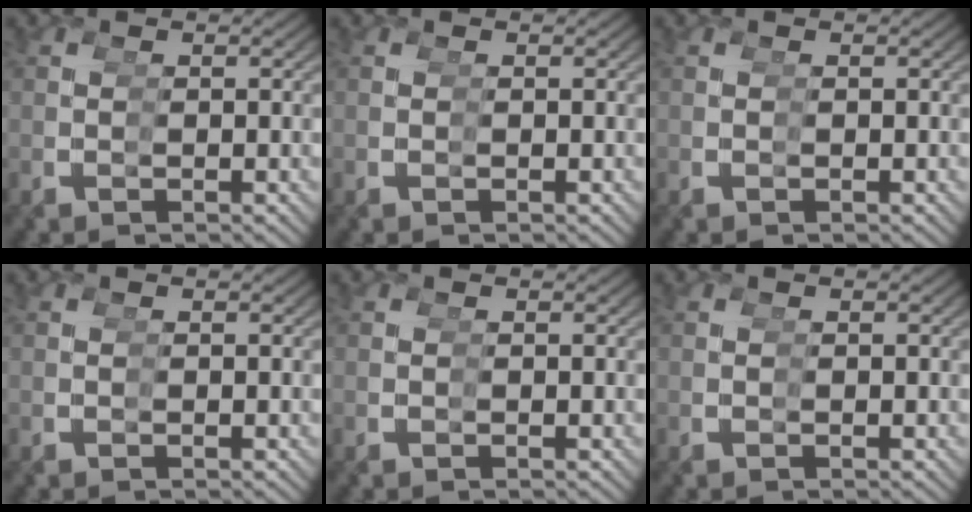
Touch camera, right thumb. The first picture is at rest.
{"total": 0.0}
{"total": 0.0}
{"total": 0.0}
{"total": 0.0}
{"total": 0.0}